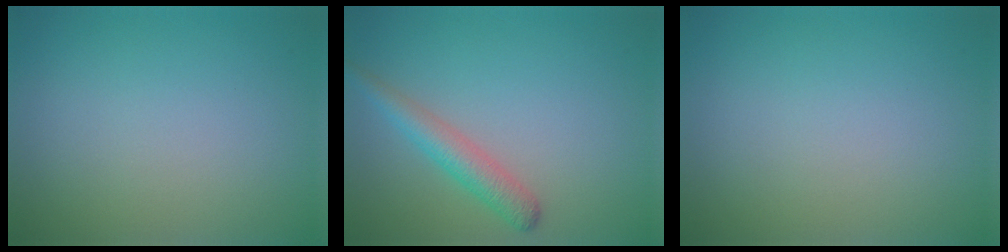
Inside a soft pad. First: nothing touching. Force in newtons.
{"total": 2.8, "press": 2.8, "slide": 0.1}
{"total": 0.0}